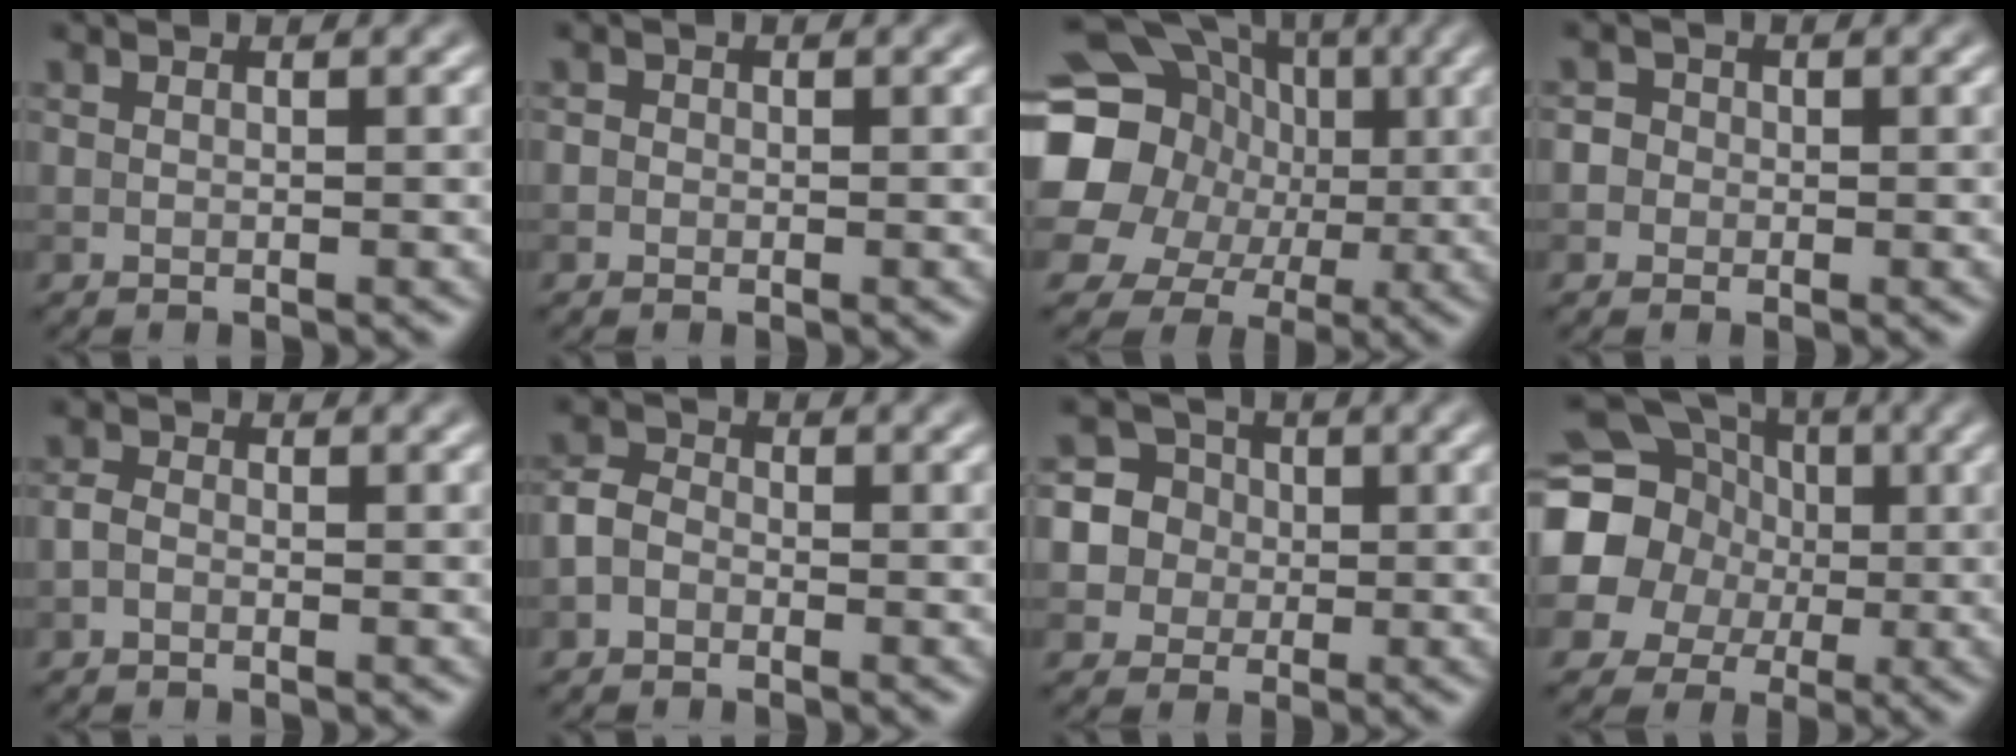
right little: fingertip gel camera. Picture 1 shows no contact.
{"total": 0.8, "force": [0.0, 0.7, 0.2], "torque": [0.001, -0.004, -0.007]}
{"total": 20.1, "force": [1.7, 18.0, 8.8], "torque": [-0.193, 0.020, -0.011]}
{"total": 2.7, "force": [0.2, 2.5, 0.9], "torque": [0.009, 0.021, -0.027]}
{"total": 1.1, "force": [-0.6, 0.7, 0.6], "torque": [-0.012, 0.001, -0.015]}
{"total": 2.1, "force": [-1.0, 1.6, 0.9], "torque": [-0.016, 0.007, -0.028]}
{"total": 7.6, "force": [1.2, 7.2, 1.9], "torque": [-0.049, 0.038, 0.013]}
{"total": 18.8, "force": [1.2, 17.7, 6.1], "torque": [-0.166, 0.005, -0.022]}